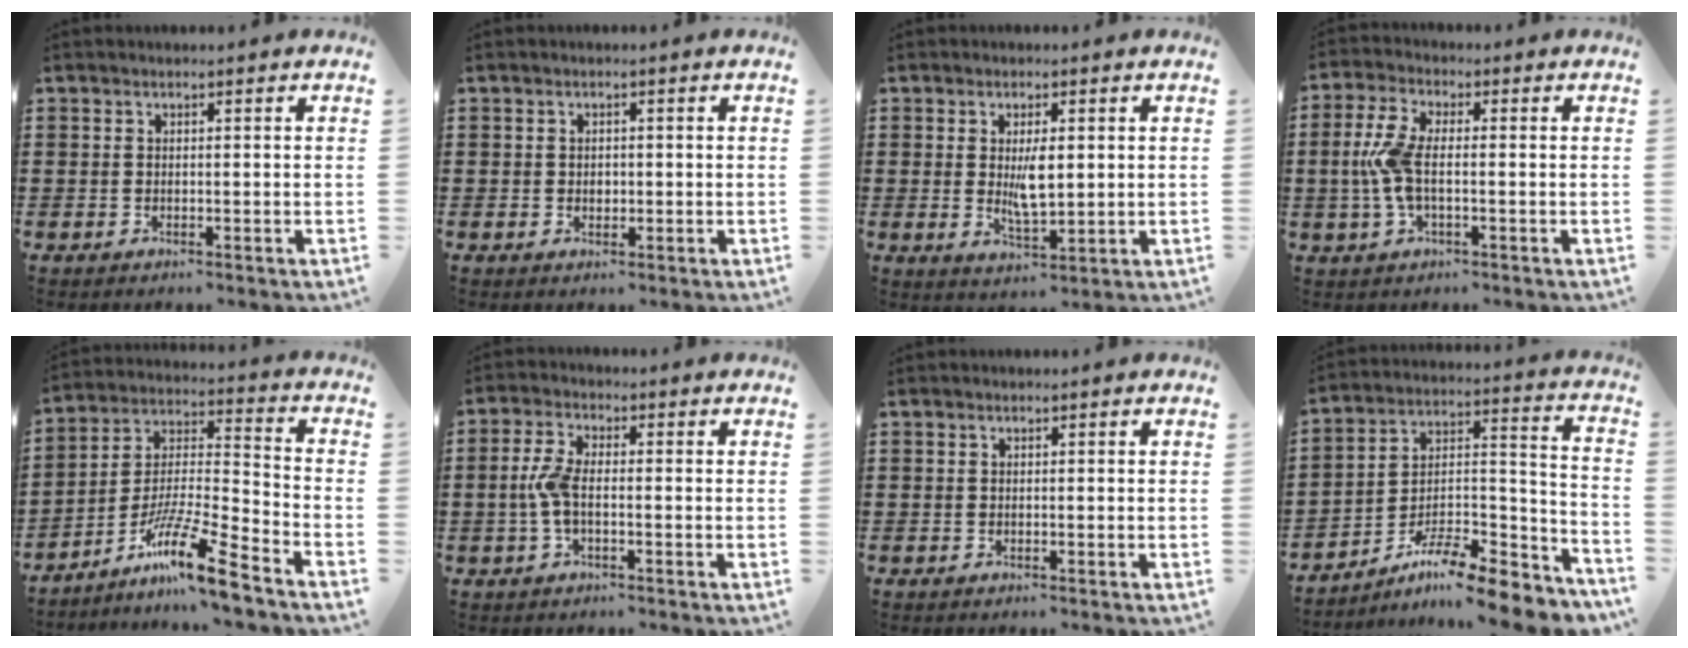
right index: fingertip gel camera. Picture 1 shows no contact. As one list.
[{"total": 1.0, "force": [0.1, 0.8, 0.5], "torque": [-0.012, 0.005, 0.001]}, {"total": 4.7, "force": [0.5, 1.7, 4.4], "torque": [-0.077, 0.000, 0.007]}, {"total": 6.6, "force": [-0.5, 2.8, 5.9], "torque": [-0.149, -0.007, -0.021]}, {"total": 12.8, "force": [-9.2, 0.9, 8.8], "torque": [-0.163, 0.011, -0.176]}, {"total": 4.8, "force": [-0.7, 1.8, 4.4], "torque": [-0.108, -0.004, -0.022]}, {"total": 0.0}, {"total": 10.0, "force": [-8.5, 1.2, 5.2], "torque": [-0.080, 0.012, -0.167]}]